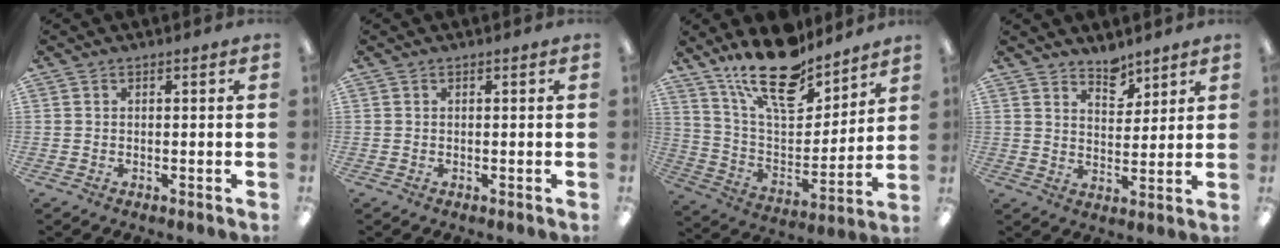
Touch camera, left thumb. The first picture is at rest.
{"total": 0.0}
{"total": 20.6, "force": [15.2, 8.3, 11.0], "torque": [-0.190, -0.093, 0.267]}
{"total": 5.8, "force": [5.2, 2.2, 1.1], "torque": [-0.004, -0.040, 0.093]}